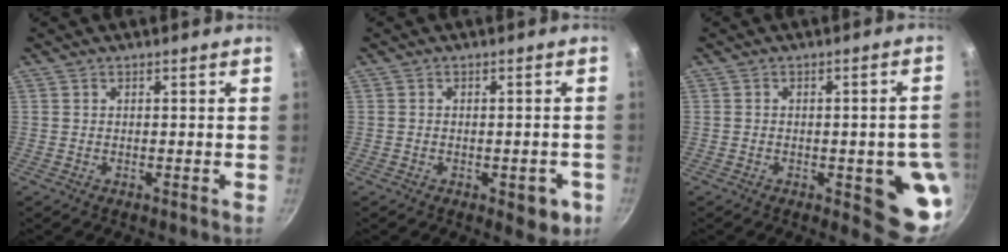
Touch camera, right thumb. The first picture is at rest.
{"total": 5.8, "force": [-2.1, 2.9, 4.5], "torque": [-0.029, 0.010, -0.024]}
{"total": 11.9, "force": [-2.7, 4.2, 10.8], "torque": [-0.082, 0.007, -0.030]}